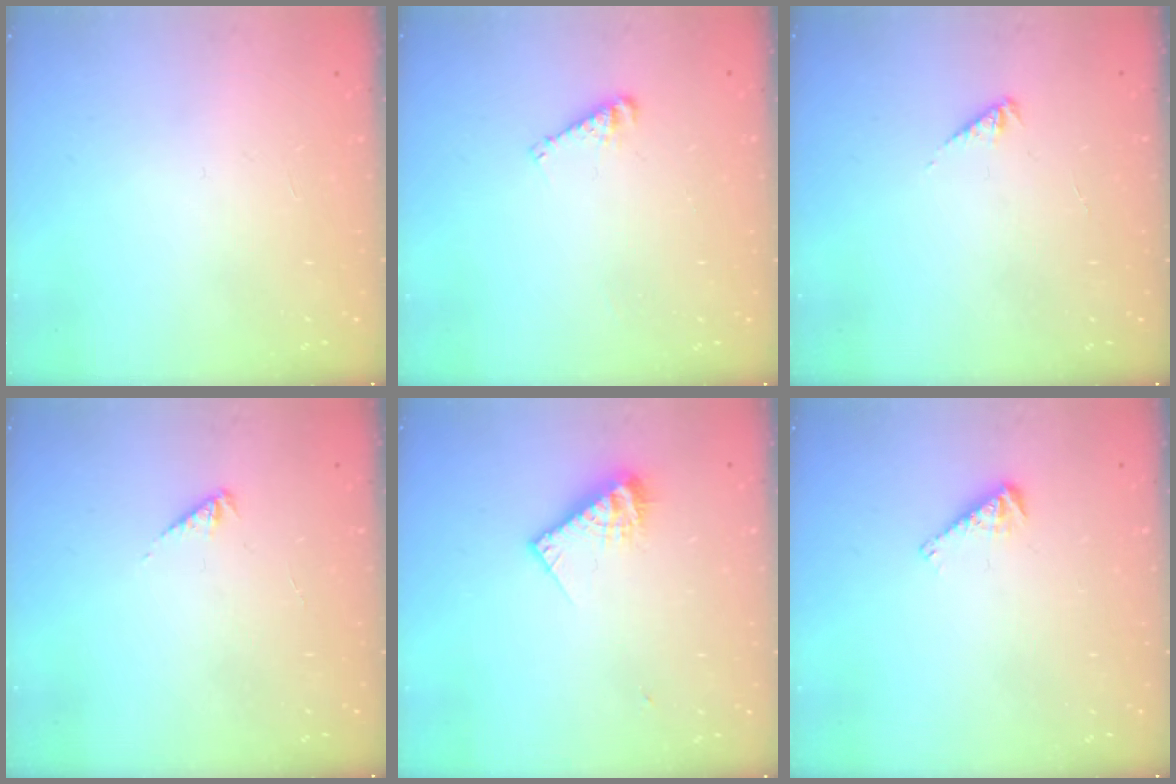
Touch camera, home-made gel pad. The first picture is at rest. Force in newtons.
{"total": 3.7, "press": 3.7, "slide": 0.2}
{"total": 2.0, "press": 1.9, "slide": 0.5}
{"total": 2.0, "press": 1.9, "slide": 0.5}
{"total": 9.1, "press": 9.0, "slide": 0.9}
{"total": 4.6, "press": 4.5, "slide": 0.6}